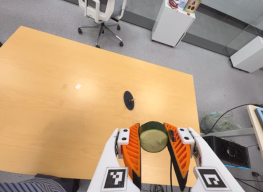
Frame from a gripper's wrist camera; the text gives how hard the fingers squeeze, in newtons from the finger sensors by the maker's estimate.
{"total": 11.6, "left": 11.7, "right": 11.4}